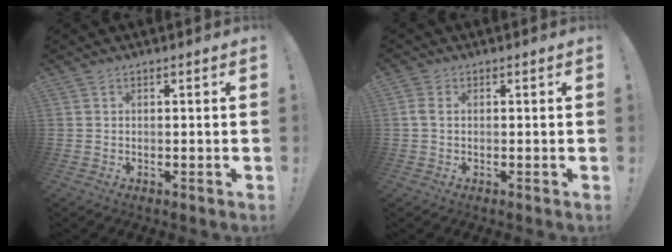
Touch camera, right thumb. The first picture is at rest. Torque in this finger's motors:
{"motor_torque": [0.16, -0.11, 0.38, 0.32, 0.19]}